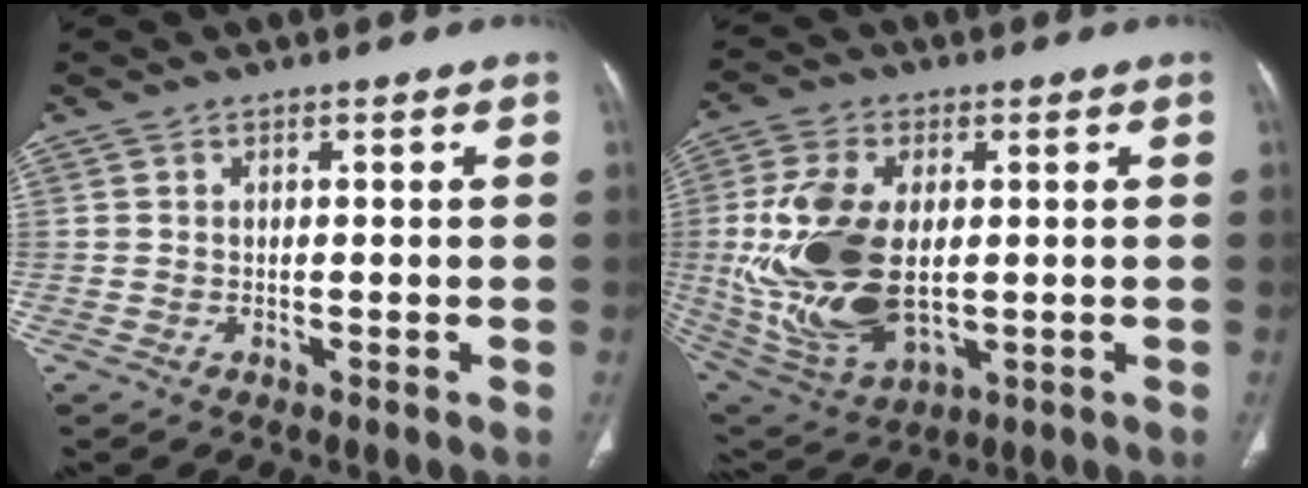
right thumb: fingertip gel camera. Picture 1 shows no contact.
{"total": 19.2, "force": [0.2, 10.8, 15.9], "torque": [-0.332, -0.012, 0.021]}